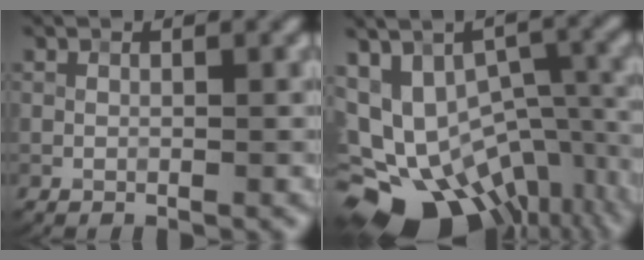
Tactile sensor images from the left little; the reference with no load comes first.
{"total": 18.9, "force": [-8.0, 13.3, 10.8], "torque": [-0.185, -0.026, -0.086]}